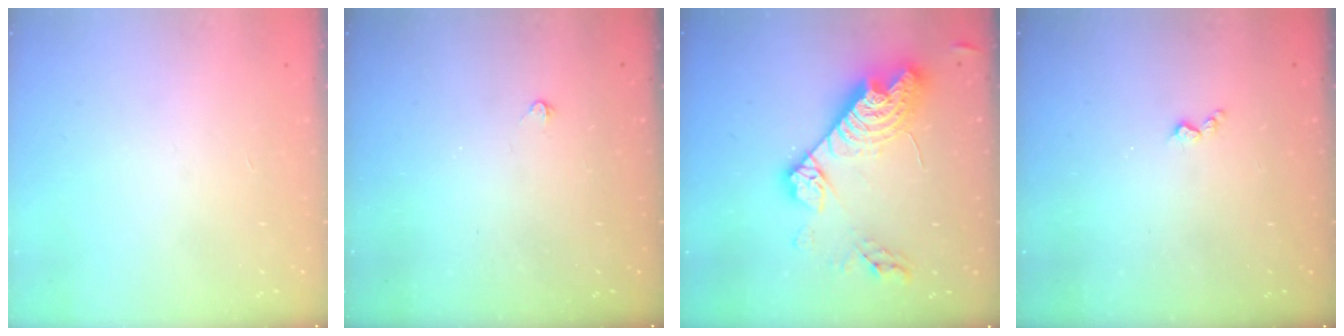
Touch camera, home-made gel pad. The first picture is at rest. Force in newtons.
{"total": 2.4, "press": 2.4, "slide": 0.5}
{"total": 19.2, "press": 19.1, "slide": 1.5}
{"total": 3.0, "press": 2.9, "slide": 0.6}